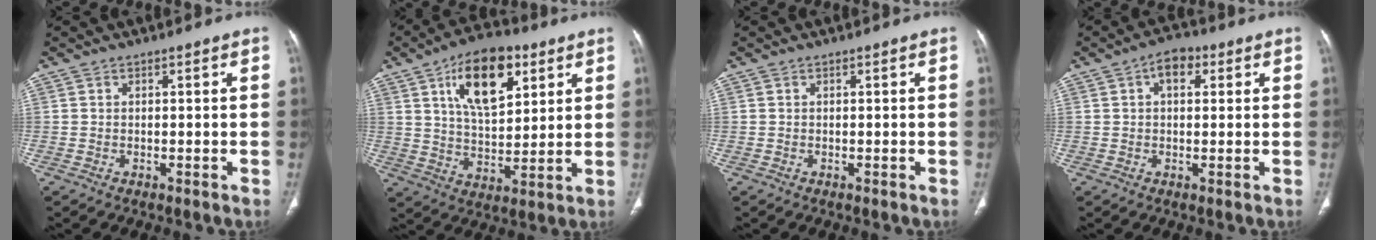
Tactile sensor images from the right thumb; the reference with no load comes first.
{"total": 16.0, "force": [7.1, 8.1, 11.8], "torque": [-0.159, -0.022, 0.120]}
{"total": 0.0}
{"total": 4.8, "force": [1.7, 2.9, 3.4], "torque": [-0.038, 0.008, 0.019]}